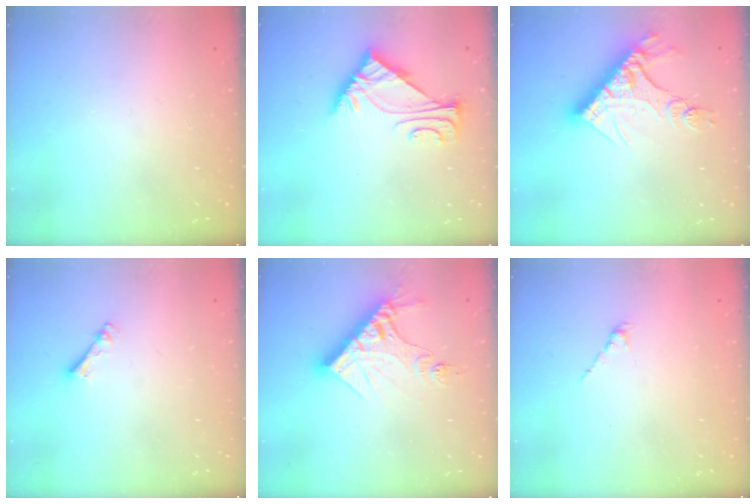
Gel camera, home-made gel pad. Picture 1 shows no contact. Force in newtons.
{"total": 5.7, "press": 5.7, "slide": 0.6}
{"total": 14.4, "press": 14.4, "slide": 1.1}
{"total": 2.7, "press": 2.7, "slide": 0.4}
{"total": 14.0, "press": 13.9, "slide": 1.7}
{"total": 1.3, "press": 1.2, "slide": 0.5}